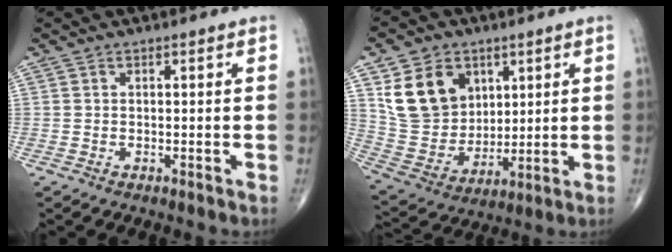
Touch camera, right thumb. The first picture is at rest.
{"total": 15.1, "force": [6.1, 11.6, 7.5], "torque": [-0.107, -0.025, 0.130]}